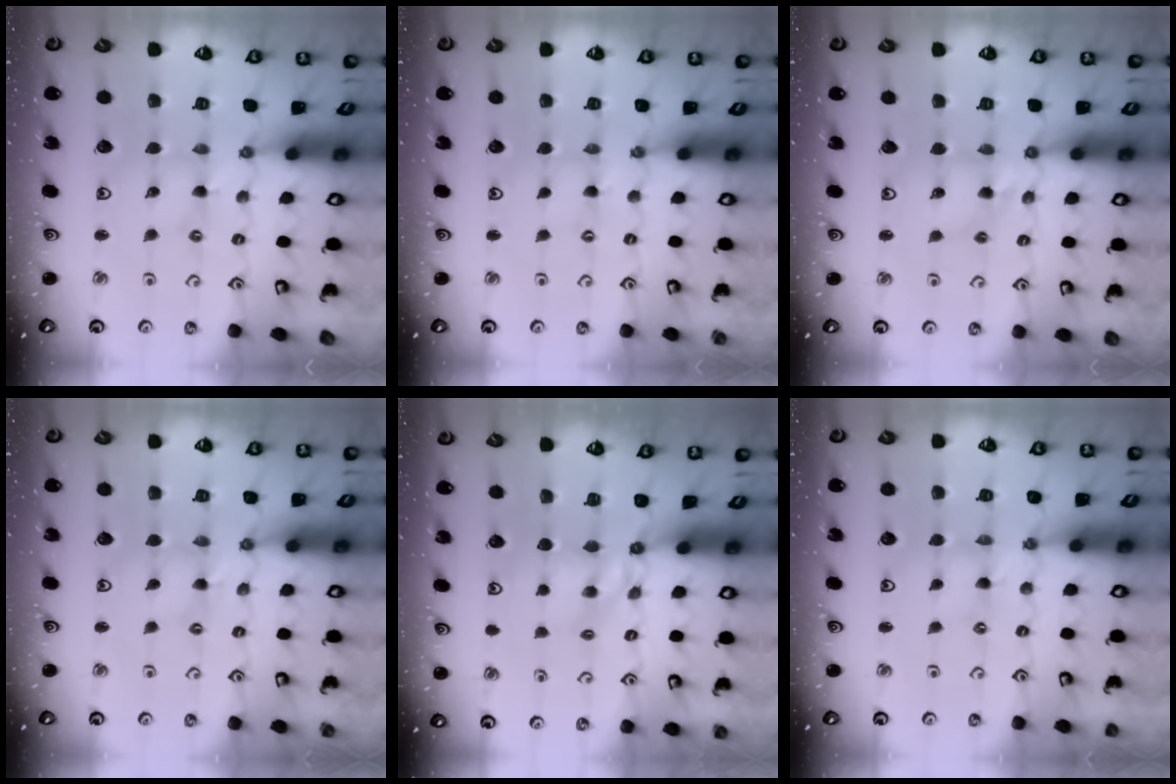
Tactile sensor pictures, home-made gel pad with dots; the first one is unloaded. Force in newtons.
{"total": 0.0}
{"total": 4.9, "press": 4.8, "slide": 0.5}
{"total": 0.0}
{"total": 4.9, "press": 4.8, "slide": 0.7}
{"total": 0.0}